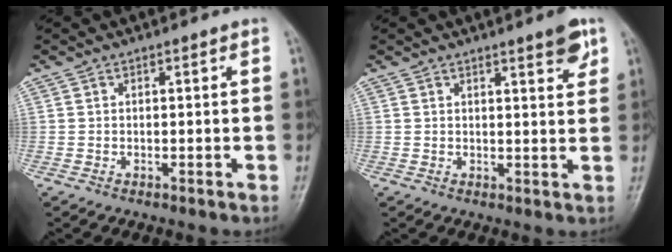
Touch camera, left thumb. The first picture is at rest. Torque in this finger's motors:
{"motor_torque": [-0.01, 0.02, 0.11, 0.04, 0.11]}